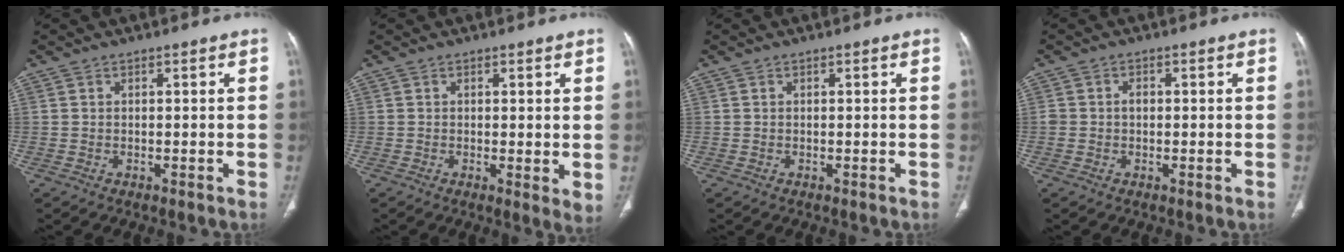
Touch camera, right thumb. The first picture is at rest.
{"total": 3.2, "force": [0.3, 0.9, 3.1], "torque": [-0.052, -0.014, 0.005]}
{"total": 0.0}
{"total": 1.6, "force": [0.0, 1.2, 1.0], "torque": [-0.015, 0.006, 0.001]}